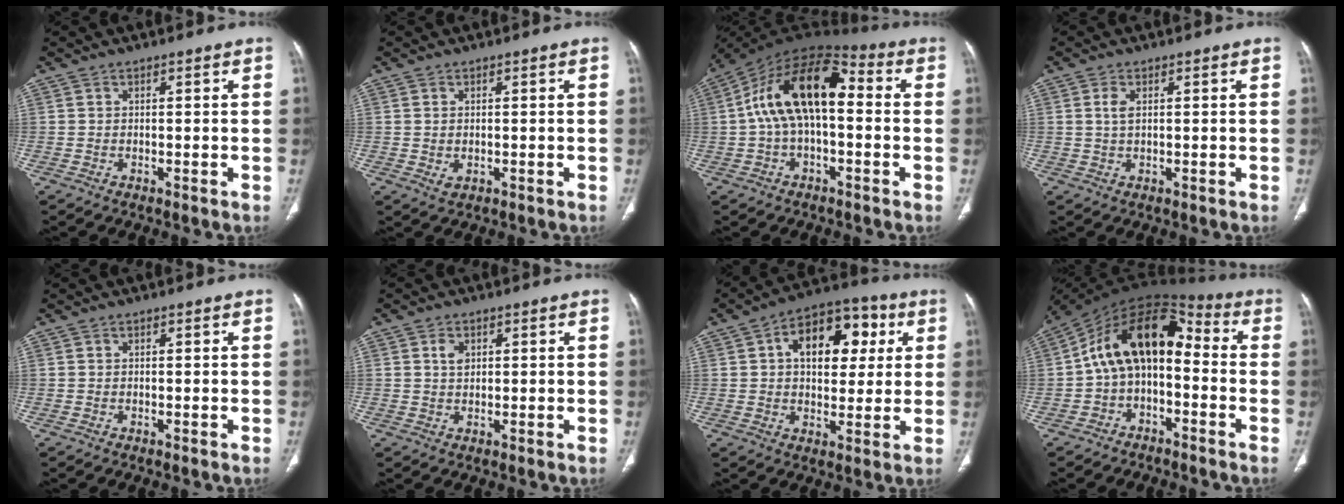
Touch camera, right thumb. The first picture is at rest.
{"total": 1.7, "force": [-0.1, 1.1, 1.3], "torque": [-0.028, -0.002, 0.003]}
{"total": 16.6, "force": [0.8, 8.5, 14.2], "torque": [-0.245, 0.050, 0.003]}
{"total": 2.1, "force": [0.5, 1.1, 1.7], "torque": [-0.036, 0.003, 0.011]}
{"total": 0.0}
{"total": 2.4, "force": [0.8, 1.8, 1.4], "torque": [-0.013, -0.001, 0.014]}
{"total": 15.4, "force": [4.0, 9.7, 11.2], "torque": [-0.116, 0.015, 0.055]}
{"total": 14.8, "force": [-1.2, 9.0, 11.6], "torque": [-0.173, 0.071, -0.034]}